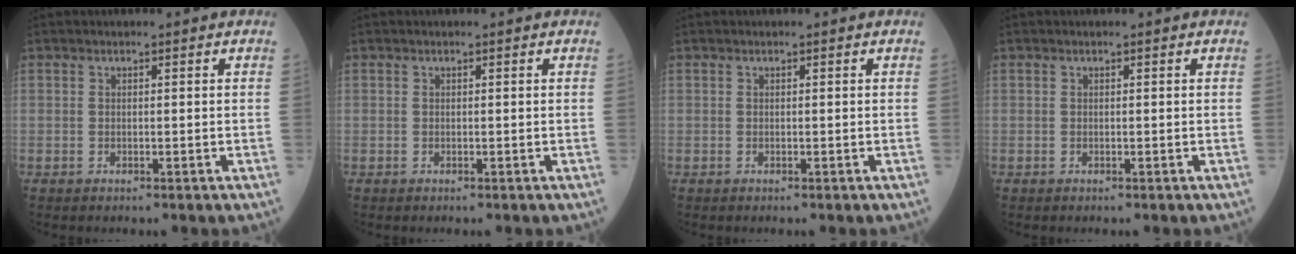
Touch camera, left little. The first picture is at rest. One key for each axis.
{"total": 0.0}
{"total": 0.0}
{"total": 0.0}